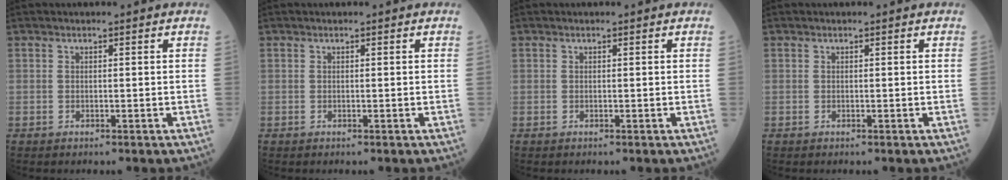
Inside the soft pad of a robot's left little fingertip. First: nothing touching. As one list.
[{"total": 0.0}, {"total": 0.0}, {"total": 0.0}]